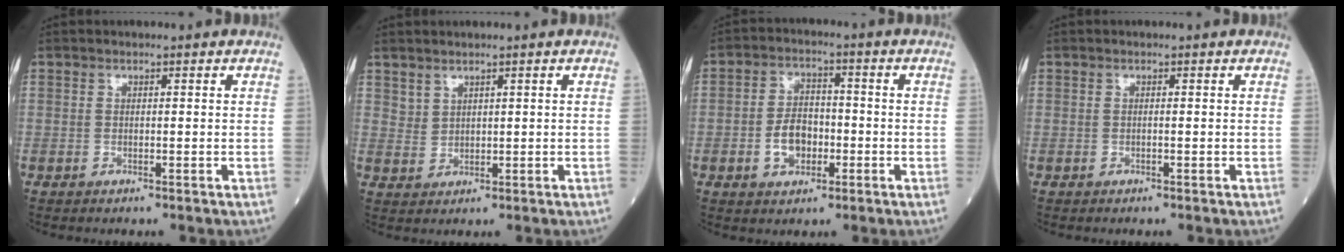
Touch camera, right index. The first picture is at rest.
{"total": 1.8, "force": [1.5, 0.9, 0.4], "torque": [-0.005, -0.001, 0.033]}
{"total": 5.9, "force": [-1.7, 3.7, 4.2], "torque": [-0.082, 0.011, -0.030]}
{"total": 0.0}